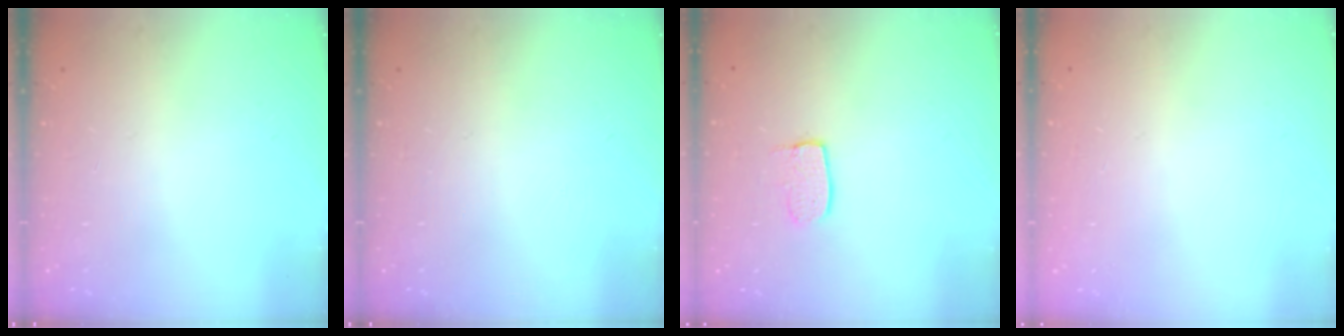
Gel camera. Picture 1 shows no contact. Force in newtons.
{"total": 0.0}
{"total": 6.0, "press": 6.0, "slide": 0.3}
{"total": 0.0}